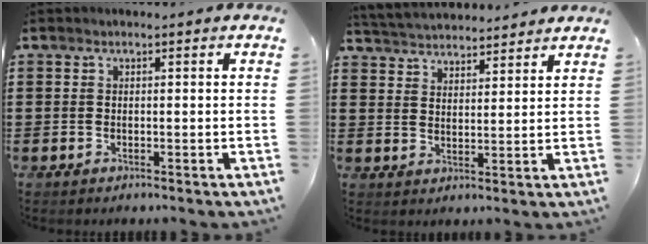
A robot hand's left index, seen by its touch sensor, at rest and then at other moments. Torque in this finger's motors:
{"motor_torque": [1.40, -0.74, 0.52, 0.11]}